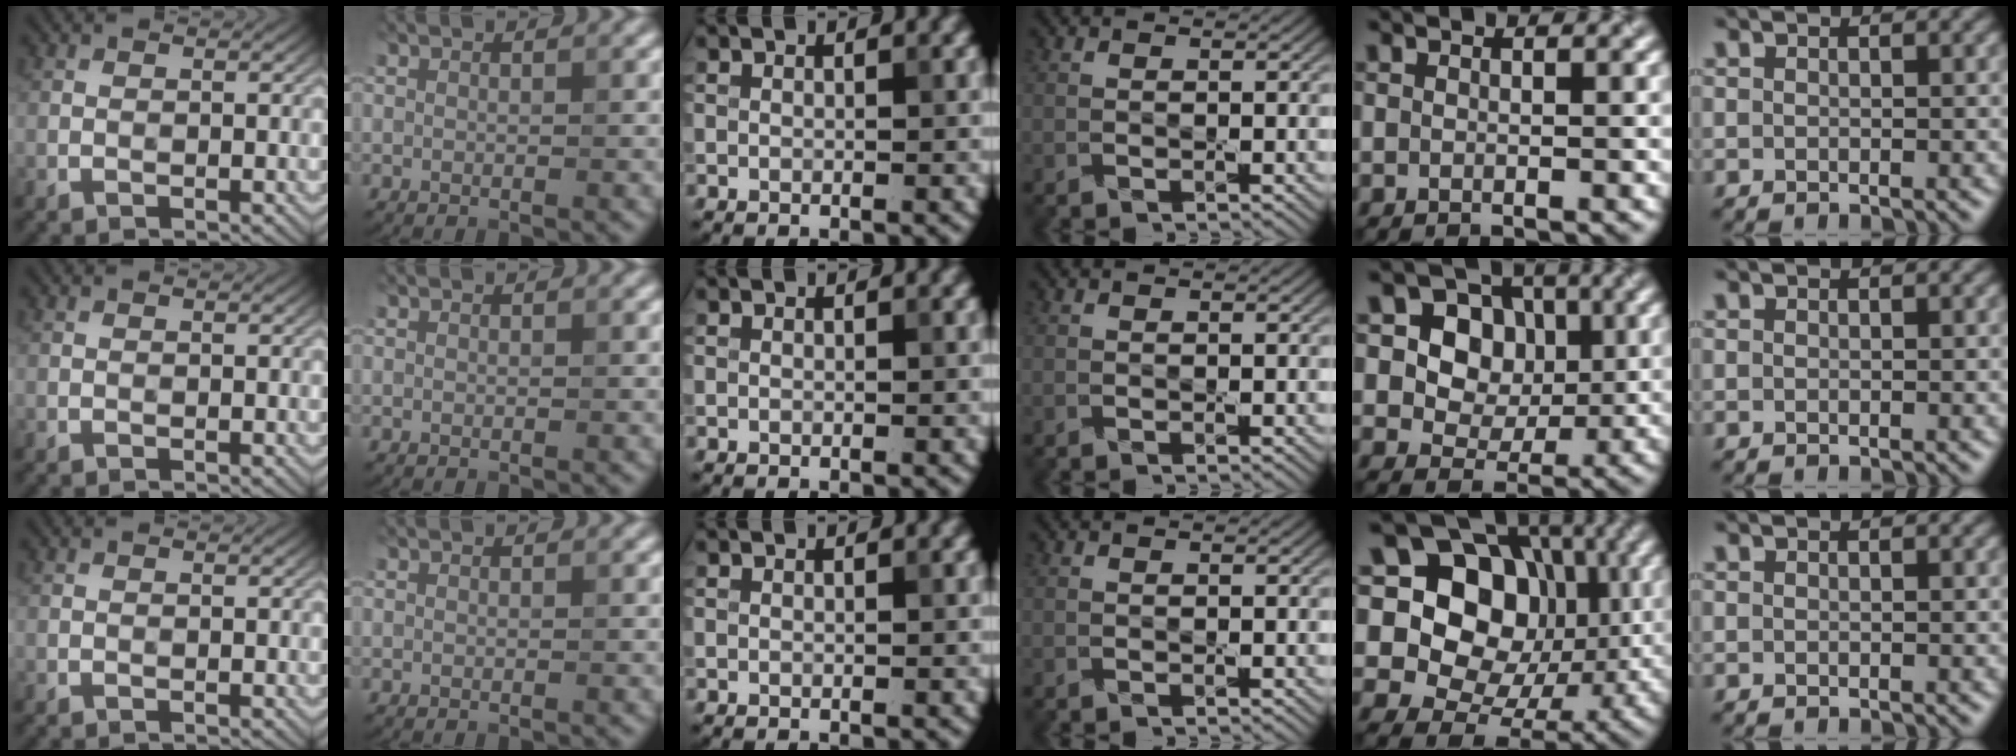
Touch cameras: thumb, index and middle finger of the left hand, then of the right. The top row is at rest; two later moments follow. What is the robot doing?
{"motion": "press", "object": "mouse"}